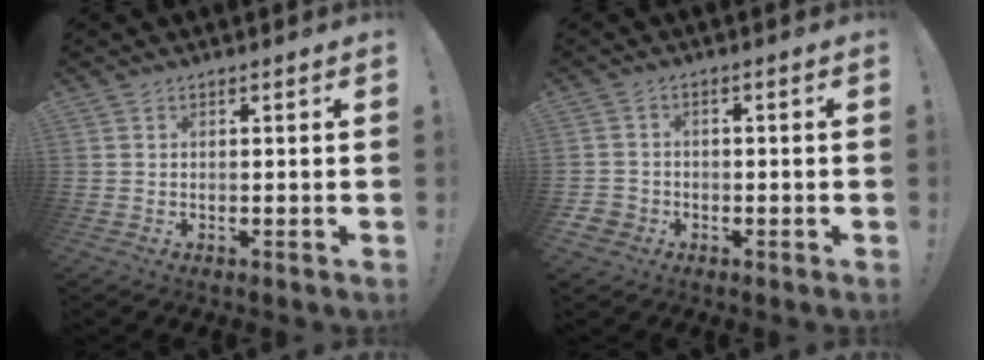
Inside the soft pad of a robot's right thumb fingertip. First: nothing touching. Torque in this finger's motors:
{"motor_torque": [0.46, -0.17, -0.18, 0.03, -0.03]}